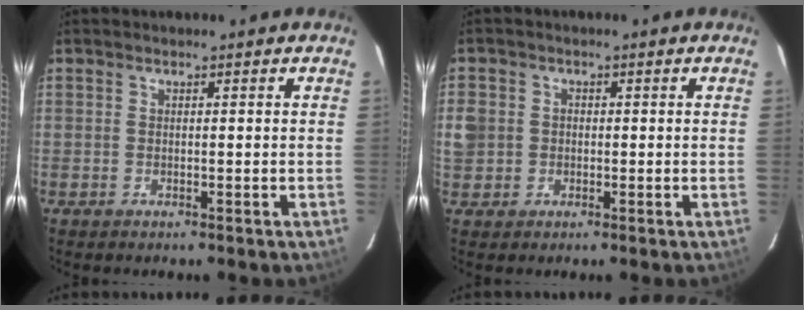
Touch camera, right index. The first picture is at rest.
{"total": 5.4, "force": [-0.8, 5.1, 1.8], "torque": [-0.052, 0.007, -0.011]}